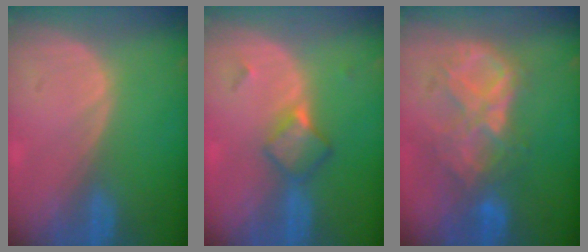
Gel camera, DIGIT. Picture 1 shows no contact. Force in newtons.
{"total": 4.8, "press": 4.2, "slide": 2.4}
{"total": 8.8, "press": 7.7, "slide": 4.2}